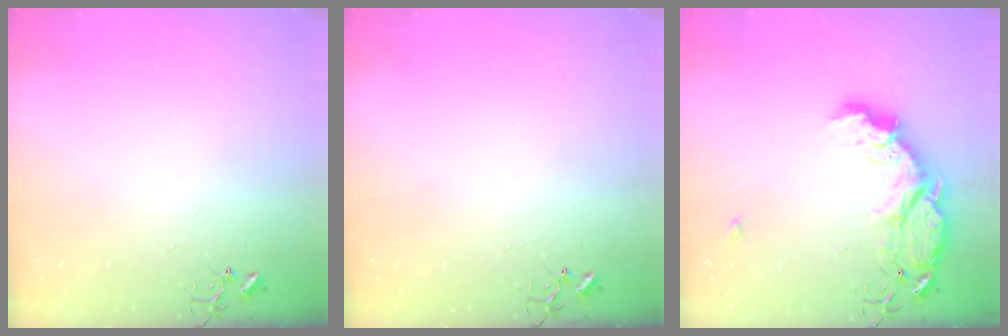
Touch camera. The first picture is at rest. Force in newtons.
{"total": 0.0}
{"total": 18.0, "press": 18.0, "slide": 1.3}